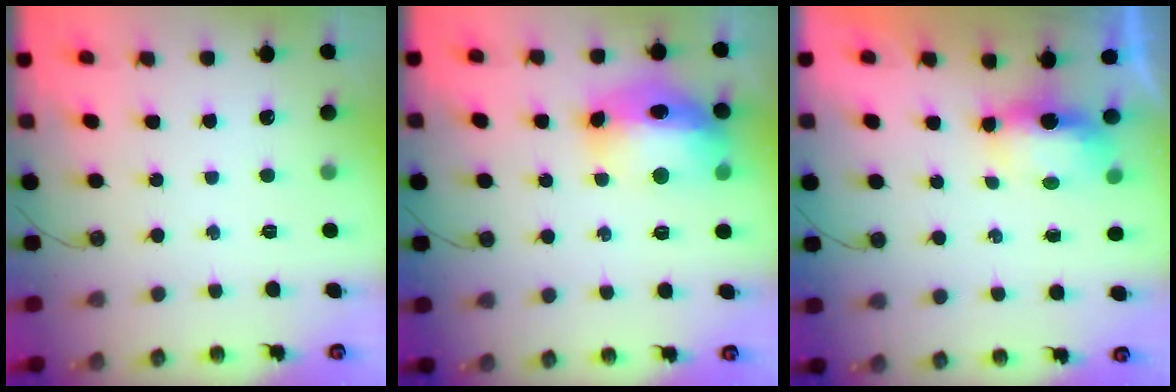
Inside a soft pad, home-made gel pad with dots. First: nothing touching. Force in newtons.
{"total": 16.4, "press": 16.3, "slide": 1.7}
{"total": 6.0, "press": 5.9, "slide": 0.8}